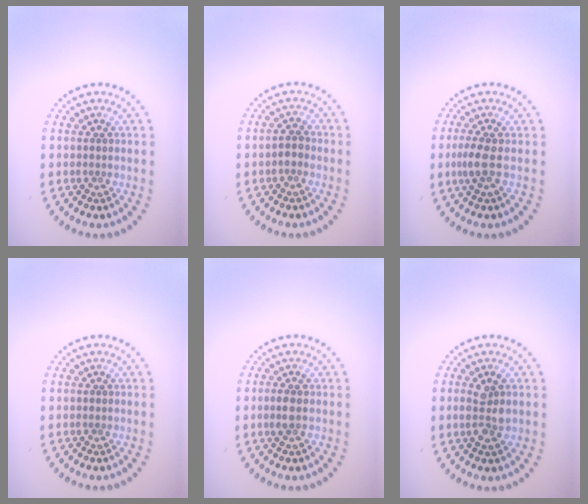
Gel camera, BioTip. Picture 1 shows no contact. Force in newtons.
{"total": 1.1, "press": 1.1, "slide": 0.4}
{"total": 1.8, "press": 1.5, "slide": 1.0}
{"total": 0.0}
{"total": 1.4, "press": 1.4, "slide": 0.2}
{"total": 2.4, "press": 2.4, "slide": 0.4}